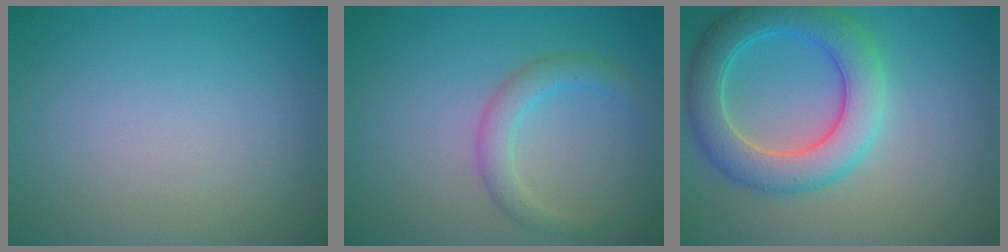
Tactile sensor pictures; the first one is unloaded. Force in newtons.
{"total": 2.5, "press": 2.5, "slide": 0.1}
{"total": 6.2, "press": 6.2, "slide": 0.1}